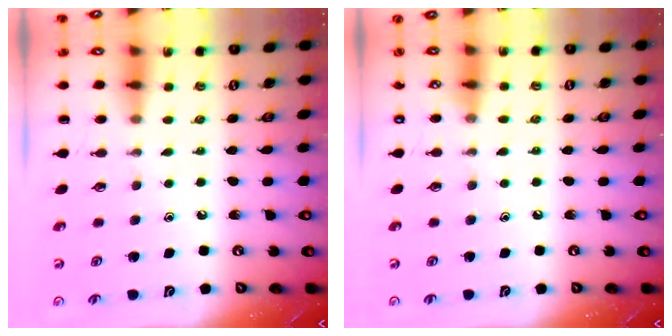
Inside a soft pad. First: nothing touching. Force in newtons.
{"total": 2.9, "press": 2.9, "slide": 0.4}